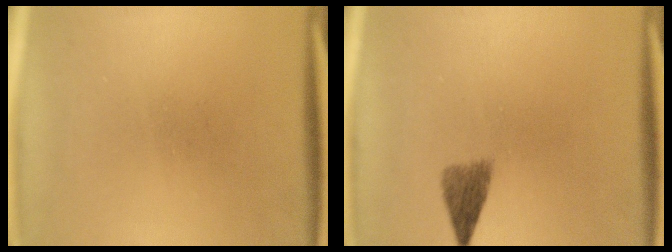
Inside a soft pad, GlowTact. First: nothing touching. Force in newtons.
{"total": 2.9}